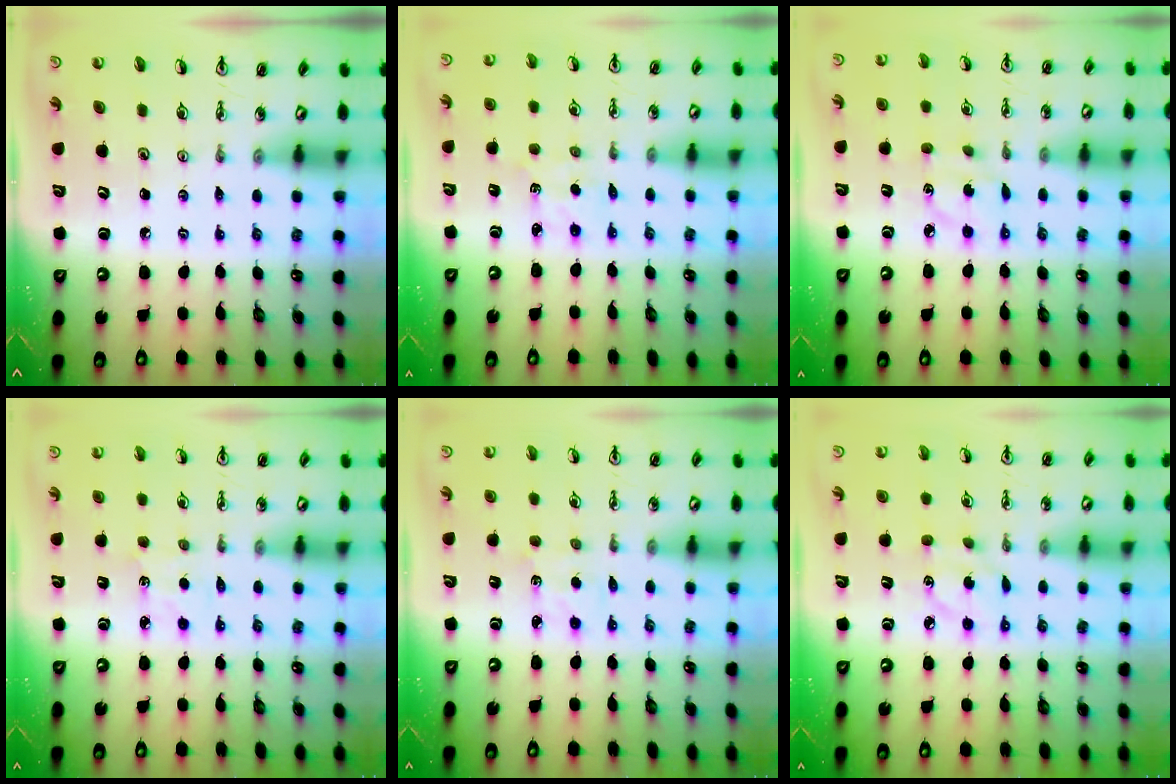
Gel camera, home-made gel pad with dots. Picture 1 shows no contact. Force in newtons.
{"total": 1.5, "press": 1.5, "slide": 0.3}
{"total": 3.9, "press": 3.8, "slide": 0.7}
{"total": 3.5, "press": 3.5, "slide": 0.4}
{"total": 2.3, "press": 2.2, "slide": 0.3}
{"total": 5.1, "press": 5.1, "slide": 0.4}